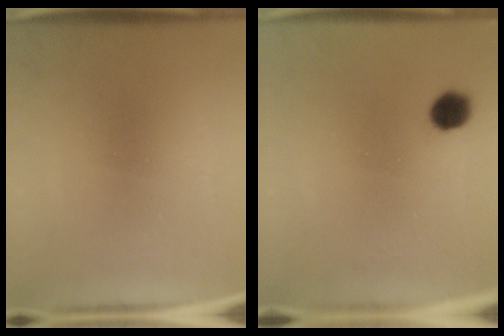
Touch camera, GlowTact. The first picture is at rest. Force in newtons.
{"total": 4.8}